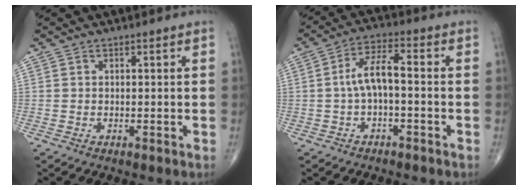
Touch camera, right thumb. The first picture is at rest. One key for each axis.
{"total": 6.6, "fx": -0.7, "fy": 2.5, "fz": 6.0, "tx": -0.114, "ty": 0.031, "tz": -0.019}